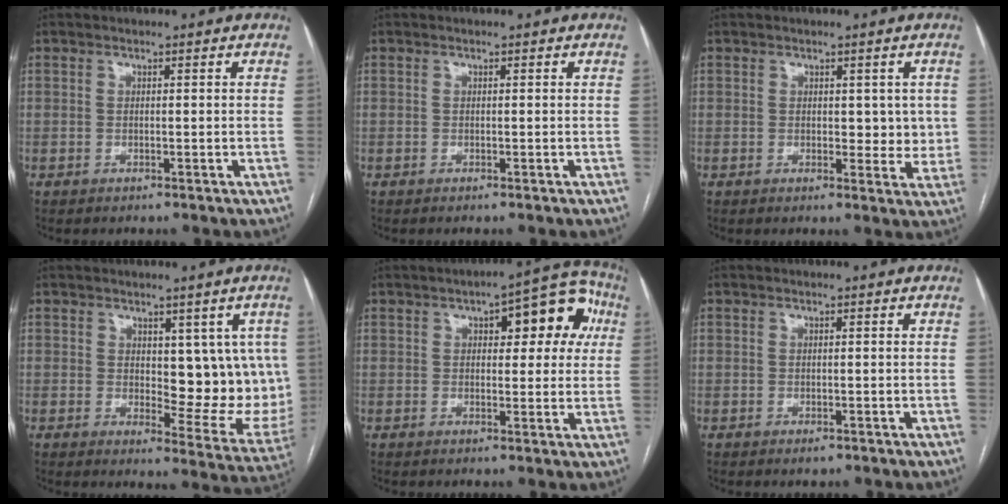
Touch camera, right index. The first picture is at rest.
{"total": 0.0}
{"total": 4.2, "force": [0.8, 2.7, 3.1], "torque": [-0.023, -0.003, 0.011]}
{"total": 11.2, "force": [1.9, 5.5, 9.5], "torque": [-0.091, -0.005, 0.034]}
{"total": 11.3, "force": [3.7, 4.5, 9.7], "torque": [-0.104, 0.040, 0.042]}
{"total": 0.9, "force": [-0.5, 0.5, 0.6], "torque": [-0.004, 0.001, -0.004]}